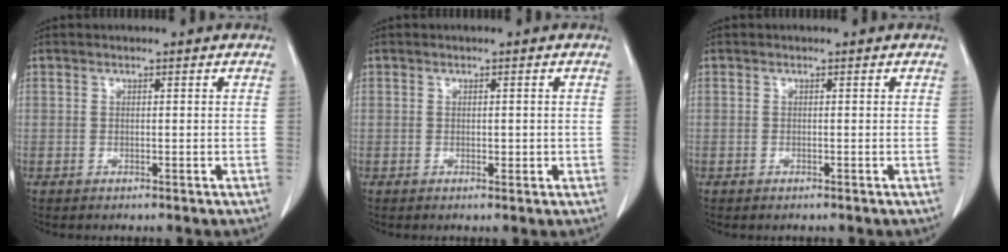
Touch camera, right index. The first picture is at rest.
{"total": 1.2, "force": [-0.1, 0.8, 0.9], "torque": [-0.009, 0.000, 0.002]}
{"total": 0.0}